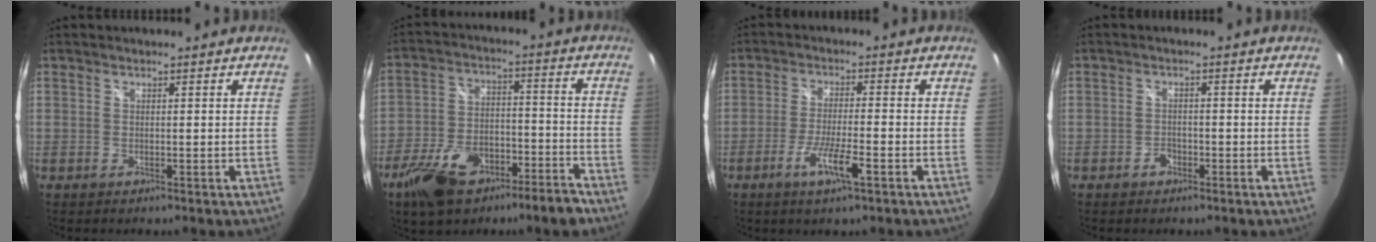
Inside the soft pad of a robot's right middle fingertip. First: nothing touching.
{"total": 14.9, "force": [-10.3, 5.8, 9.0], "torque": [-0.179, -0.002, -0.171]}
{"total": 7.0, "force": [-3.8, 0.6, 5.9], "torque": [-0.118, -0.012, -0.068]}
{"total": 2.1, "force": [-1.4, 1.4, 0.6], "torque": [-0.013, 0.002, -0.023]}